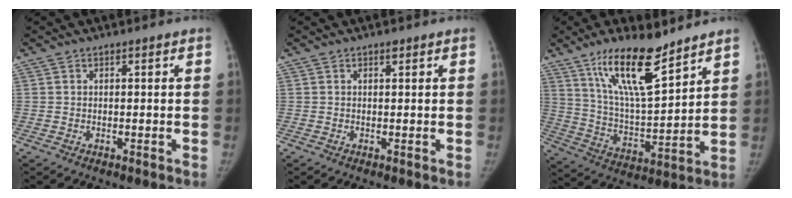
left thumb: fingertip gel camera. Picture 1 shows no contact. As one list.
[{"total": 0.8, "force": [0.5, 0.3, 0.5], "torque": [-0.007, -0.003, 0.007]}, {"total": 16.8, "force": [11.3, 4.4, 11.5], "torque": [-0.182, -0.069, 0.215]}]